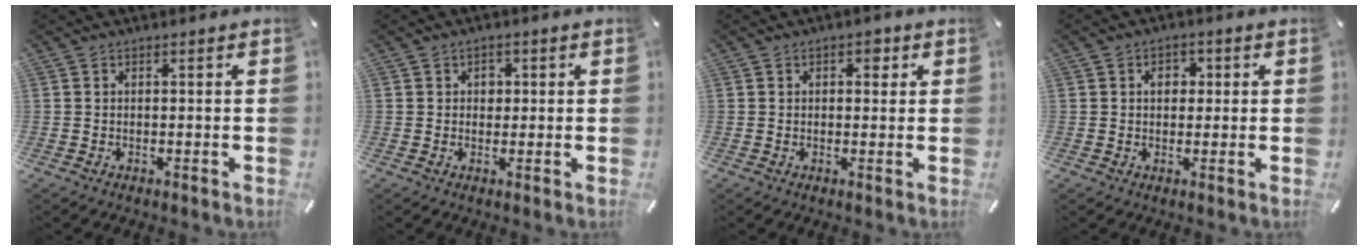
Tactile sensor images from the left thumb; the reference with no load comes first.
{"total": 2.2, "force": [0.2, 1.9, 1.0], "torque": [0.001, -0.003, -0.004]}
{"total": 2.8, "force": [0.9, 2.0, 1.8], "torque": [-0.006, -0.004, 0.006]}
{"total": 3.4, "force": [0.4, 2.5, 2.3], "torque": [-0.023, 0.000, -0.002]}